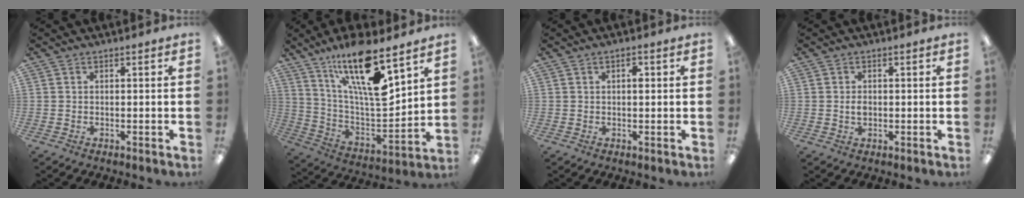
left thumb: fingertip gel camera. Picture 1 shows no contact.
{"total": 20.0, "force": [12.7, 5.7, 14.4], "torque": [-0.261, -0.084, 0.208]}
{"total": 1.9, "force": [0.7, 0.9, 1.5], "torque": [-0.024, 0.002, 0.009]}
{"total": 1.9, "force": [0.1, 1.3, 1.3], "torque": [-0.018, 0.000, -0.002]}